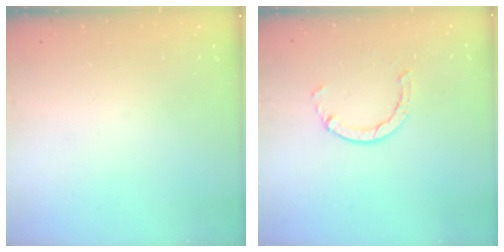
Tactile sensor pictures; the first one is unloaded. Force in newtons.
{"total": 2.9, "press": 2.9, "slide": 0.4}